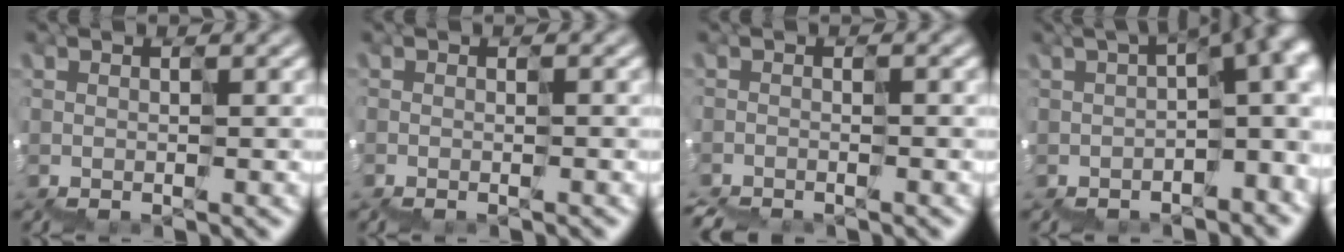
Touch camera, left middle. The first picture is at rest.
{"total": 0.7, "force": [-0.7, 0.1, 0.0], "torque": [0.008, -0.007, -0.007]}
{"total": 2.6, "force": [-2.6, 0.3, 0.3], "torque": [-0.004, -0.011, -0.025]}
{"total": 9.2, "force": [-1.5, 3.3, 8.5], "torque": [-0.103, 0.008, -0.012]}